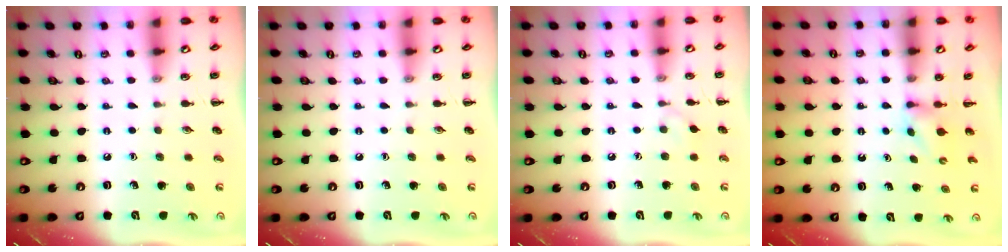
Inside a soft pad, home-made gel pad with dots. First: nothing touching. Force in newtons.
{"total": 0.0}
{"total": 3.7, "press": 3.4, "slide": 1.4}
{"total": 2.5, "press": 2.3, "slide": 0.9}